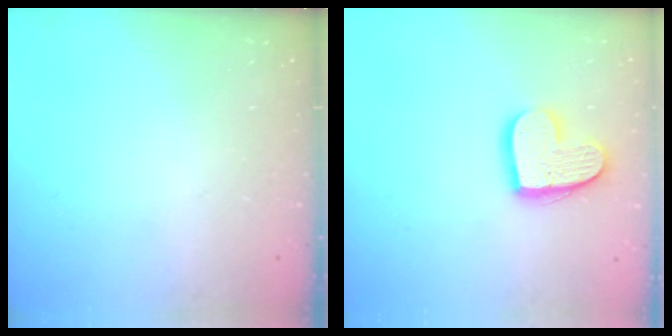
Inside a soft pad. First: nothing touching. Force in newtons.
{"total": 13.2, "press": 13.1, "slide": 0.7}